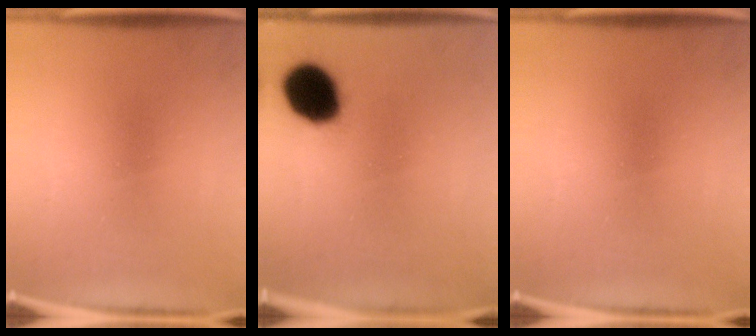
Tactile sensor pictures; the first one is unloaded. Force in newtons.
{"total": 13.7}
{"total": 0.0}